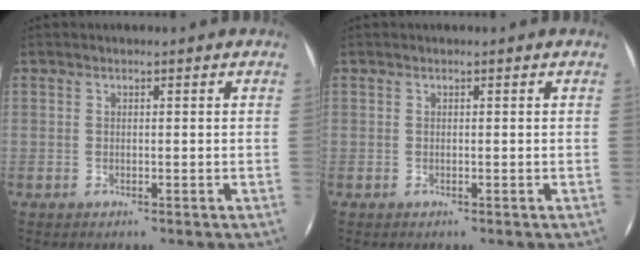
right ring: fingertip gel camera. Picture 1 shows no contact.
{"total": 0.0}